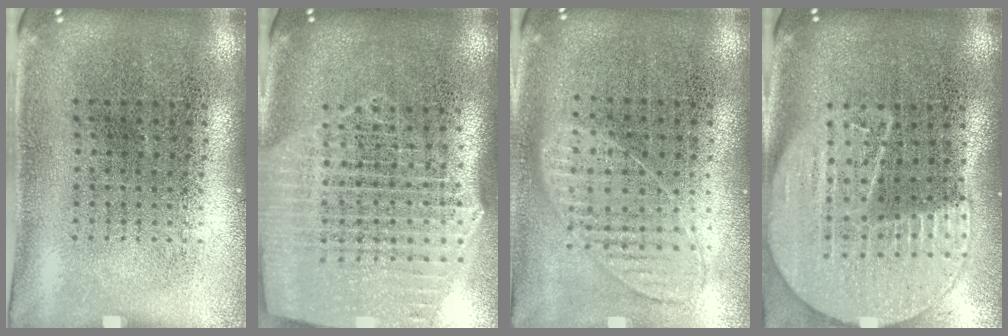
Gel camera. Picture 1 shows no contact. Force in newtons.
{"total": 2.7, "press": 2.3, "slide": 1.4}
{"total": 0.9, "press": 0.8, "slide": 0.3}
{"total": 2.1, "press": 1.8, "slide": 1.0}